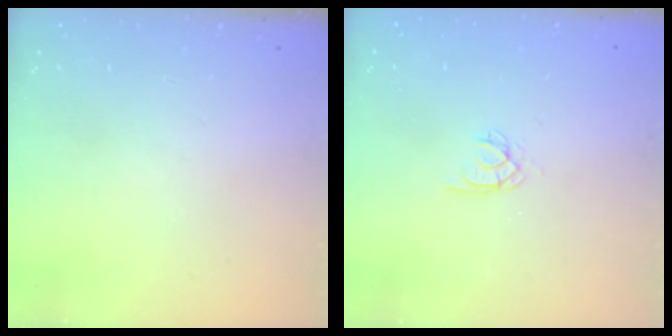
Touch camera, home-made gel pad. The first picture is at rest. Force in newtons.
{"total": 1.9, "press": 1.9, "slide": 0.2}